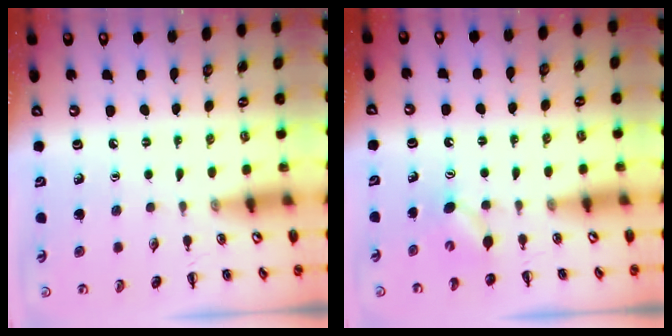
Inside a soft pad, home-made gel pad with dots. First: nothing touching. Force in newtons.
{"total": 4.3, "press": 4.2, "slide": 1.1}